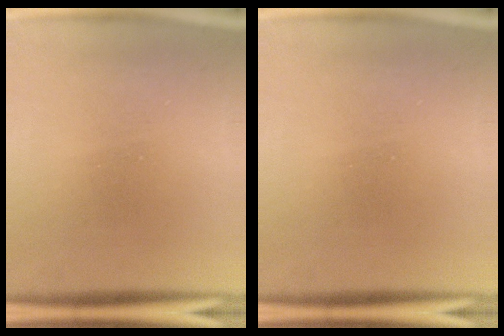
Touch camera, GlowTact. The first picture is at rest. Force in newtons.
{"total": 0.0}